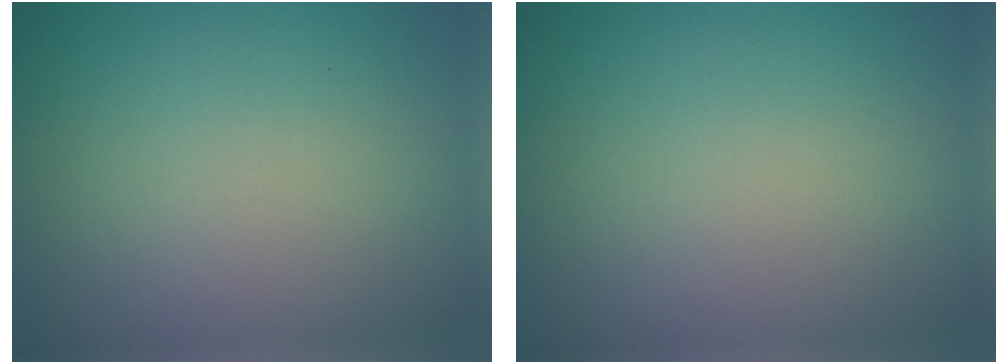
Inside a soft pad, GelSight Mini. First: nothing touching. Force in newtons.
{"total": 0.0}